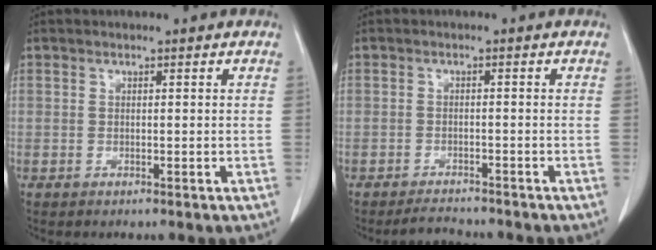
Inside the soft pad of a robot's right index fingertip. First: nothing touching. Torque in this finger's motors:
{"motor_torque": [-0.41, -0.22, -0.29, -0.12]}